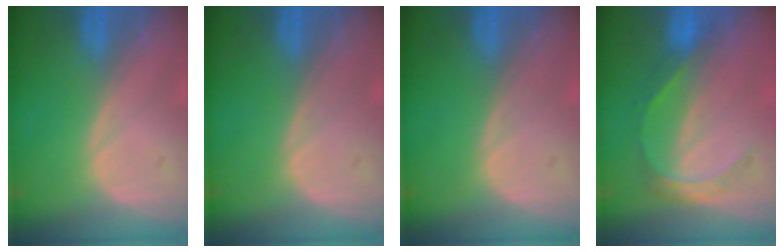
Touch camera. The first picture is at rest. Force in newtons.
{"total": 0.0}
{"total": 0.0}
{"total": 4.5, "press": 4.4, "slide": 0.7}